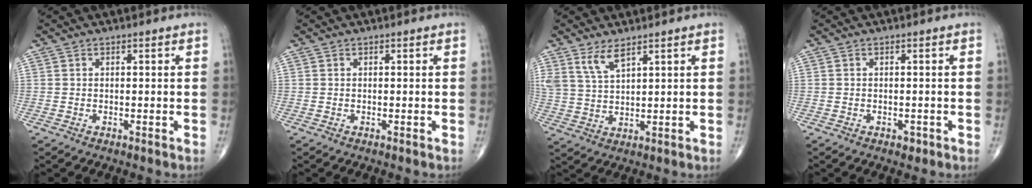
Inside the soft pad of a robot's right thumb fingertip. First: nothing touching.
{"total": 0.0}
{"total": 5.0, "force": [3.5, 1.6, 3.2], "torque": [-0.066, -0.020, 0.077]}
{"total": 1.1, "force": [-0.6, 0.7, 0.5], "torque": [-0.006, 0.001, -0.007]}